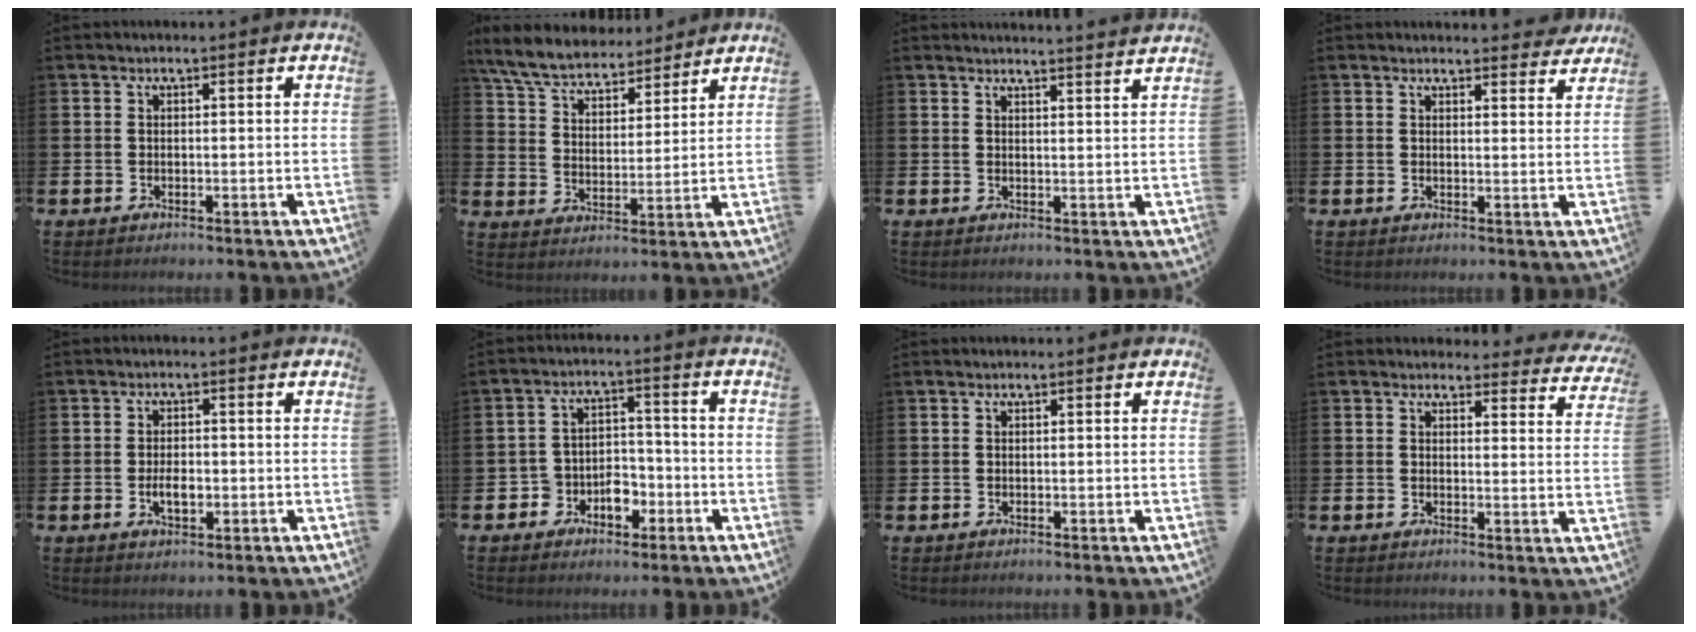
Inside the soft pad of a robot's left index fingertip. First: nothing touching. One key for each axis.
{"total": 7.3, "fx": 6.8, "fy": 1.7, "fz": 1.8, "tx": -0.072, "ty": -0.035, "tz": 0.123}
{"total": 2.8, "fx": 2.8, "fy": -0.5, "fz": -0.1, "tx": 0.007, "ty": -0.023, "tz": 0.049}
{"total": 2.7, "fx": 2.7, "fy": 0.4, "fz": 0.0, "tx": 0.012, "ty": -0.020, "tz": 0.045}
{"total": 2.8, "fx": -0.5, "fy": 1.5, "fz": 2.3, "tx": -0.035, "ty": -0.001, "tz": -0.011}
{"total": 4.5, "fx": -2.5, "fy": 3.4, "fz": 1.5, "tx": -0.043, "ty": 0.008, "tz": -0.051}
{"total": 0.0}
{"total": 2.8, "fx": 2.7, "fy": 0.8, "fz": 0.0, "tx": 0.007, "ty": -0.022, "tz": 0.043}